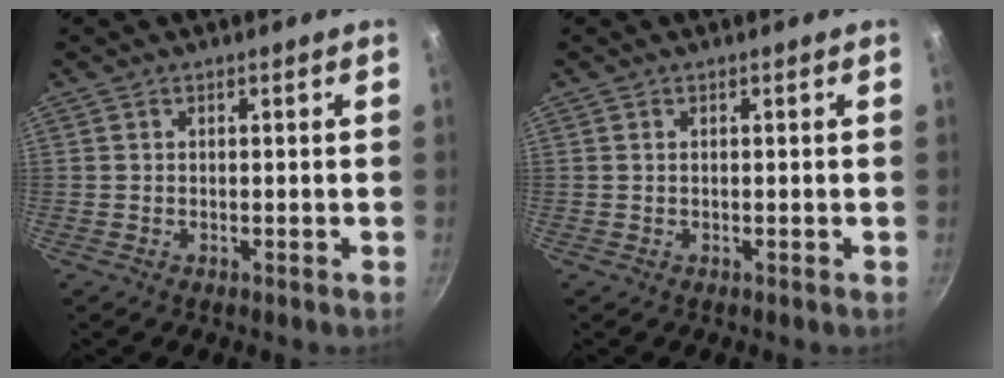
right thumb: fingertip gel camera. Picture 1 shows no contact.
{"total": 0.0}